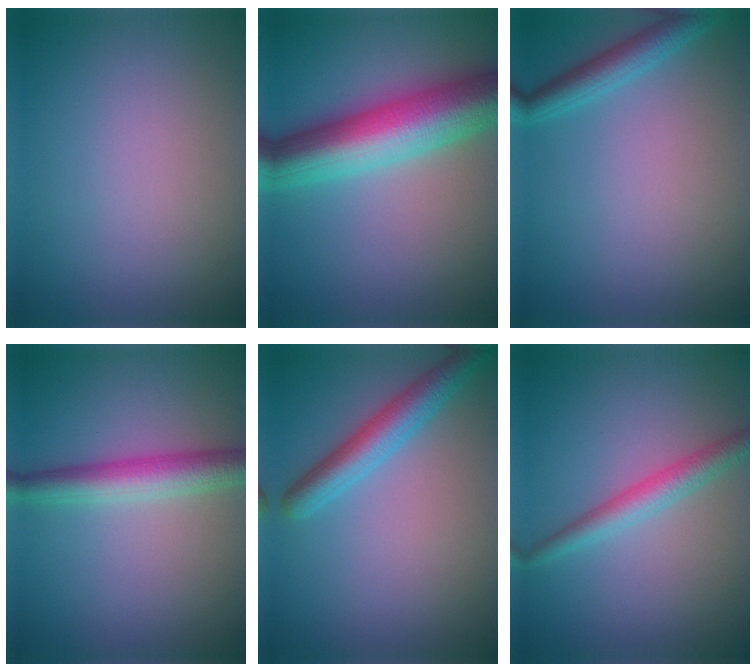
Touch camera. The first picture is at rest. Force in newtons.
{"total": 9.8, "press": 9.8, "slide": 0.3}
{"total": 2.7, "press": 2.7, "slide": 0.1}
{"total": 4.1, "press": 4.0, "slide": 0.1}
{"total": 3.8, "press": 3.8, "slide": 0.2}
{"total": 2.7, "press": 2.7, "slide": 0.1}